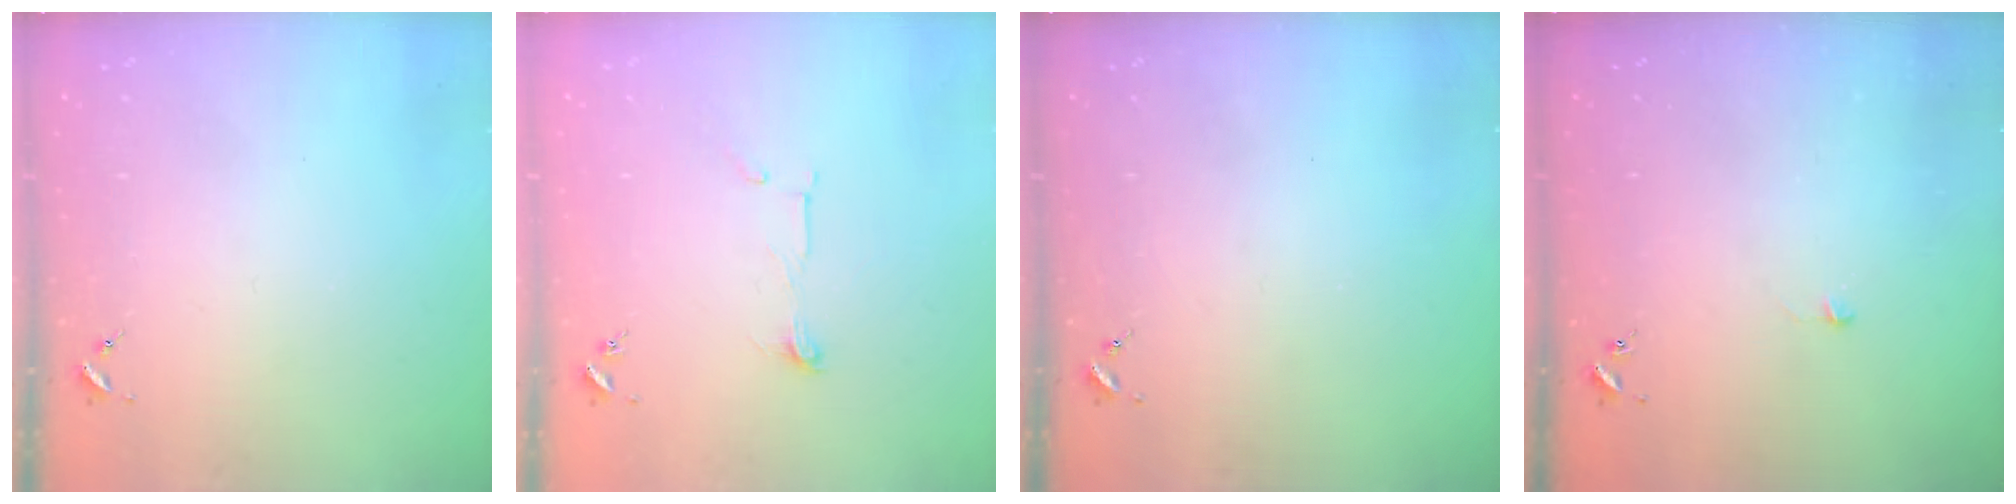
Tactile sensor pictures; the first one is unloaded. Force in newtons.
{"total": 5.4, "press": 5.4, "slide": 0.4}
{"total": 0.0}
{"total": 4.3, "press": 4.3, "slide": 0.3}